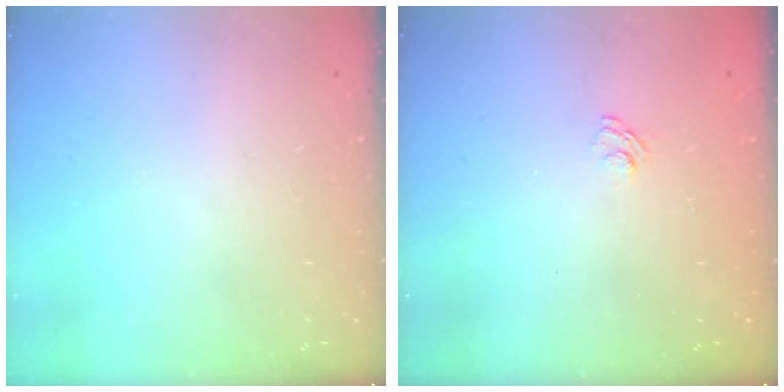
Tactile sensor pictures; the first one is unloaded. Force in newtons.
{"total": 2.0, "press": 1.5, "slide": 1.3}